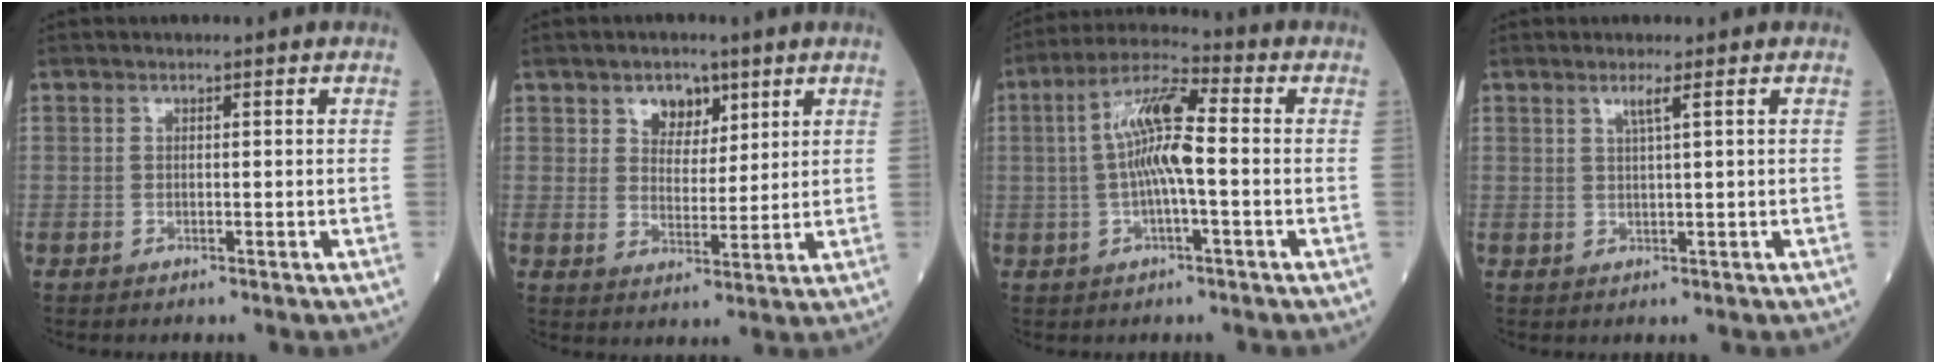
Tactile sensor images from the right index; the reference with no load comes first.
{"total": 5.2, "force": [3.0, 3.4, 2.5], "torque": [-0.035, 0.004, 0.052]}
{"total": 9.7, "force": [0.0, 1.6, 9.6], "torque": [-0.187, 0.018, -0.007]}
{"total": 1.8, "force": [0.9, -0.5, 1.5], "torque": [-0.033, -0.004, 0.019]}